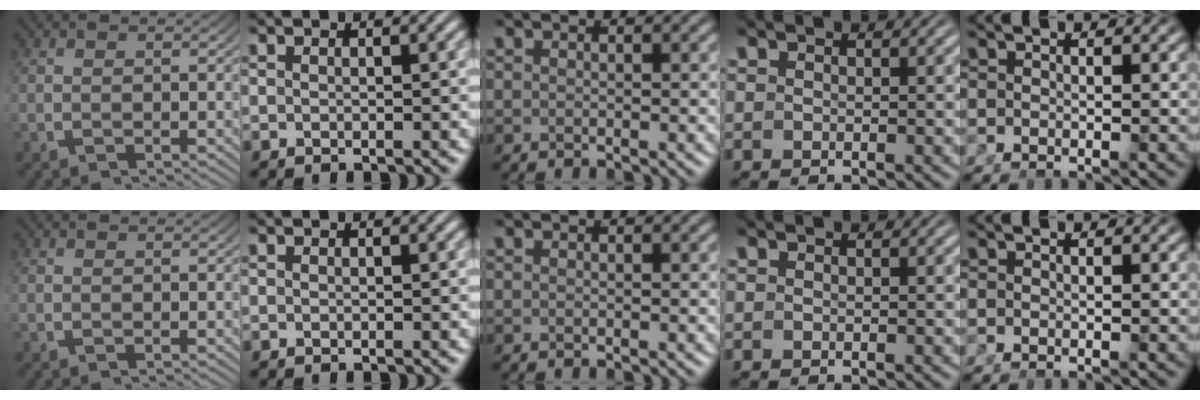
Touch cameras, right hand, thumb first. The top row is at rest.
{}